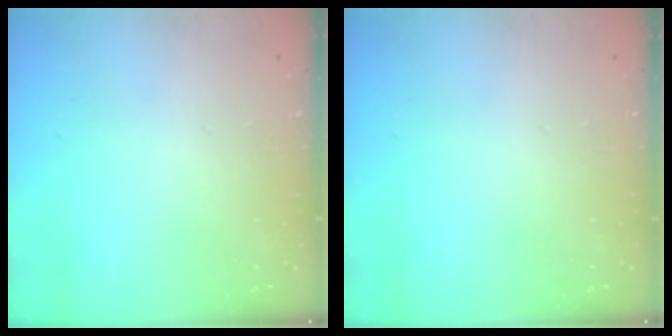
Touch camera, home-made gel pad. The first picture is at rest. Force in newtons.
{"total": 0.0}